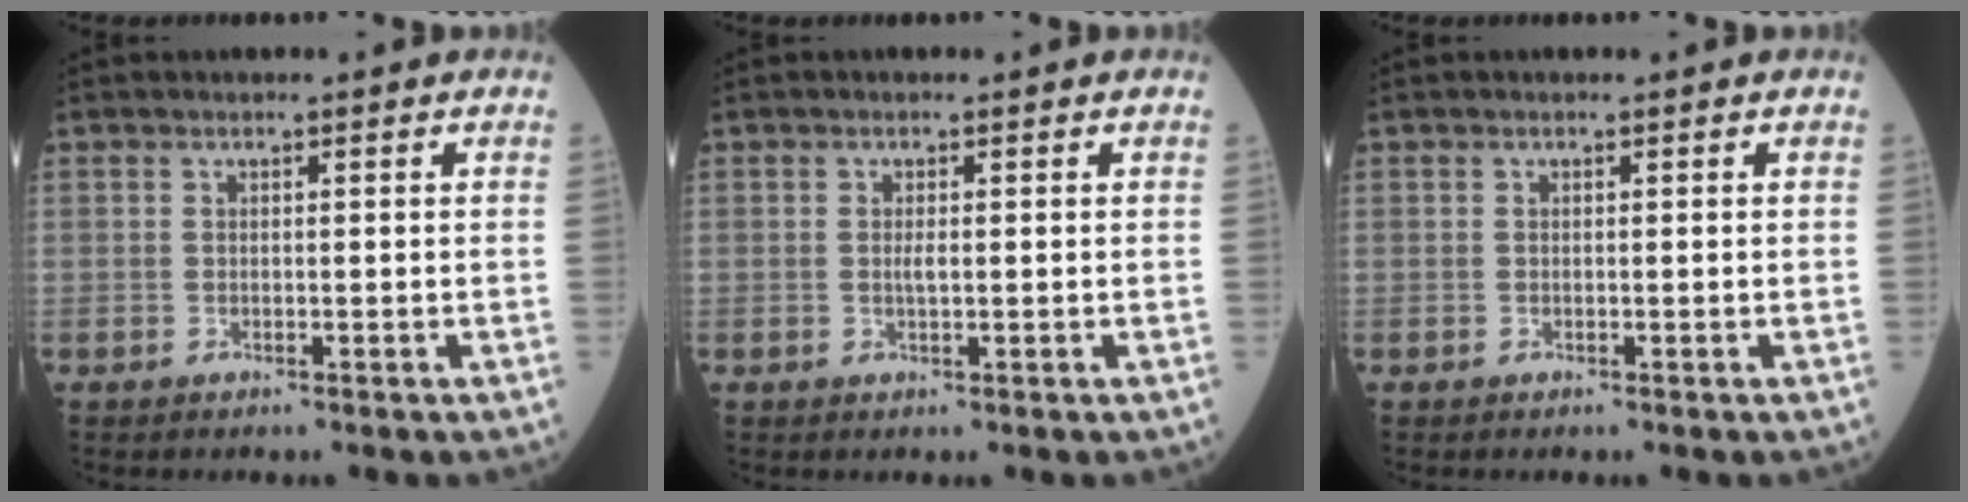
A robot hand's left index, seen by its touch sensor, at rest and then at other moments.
{"total": 1.1, "force": [0.0, 0.2, 1.1], "torque": [-0.023, -0.001, 0.001]}
{"total": 0.0}